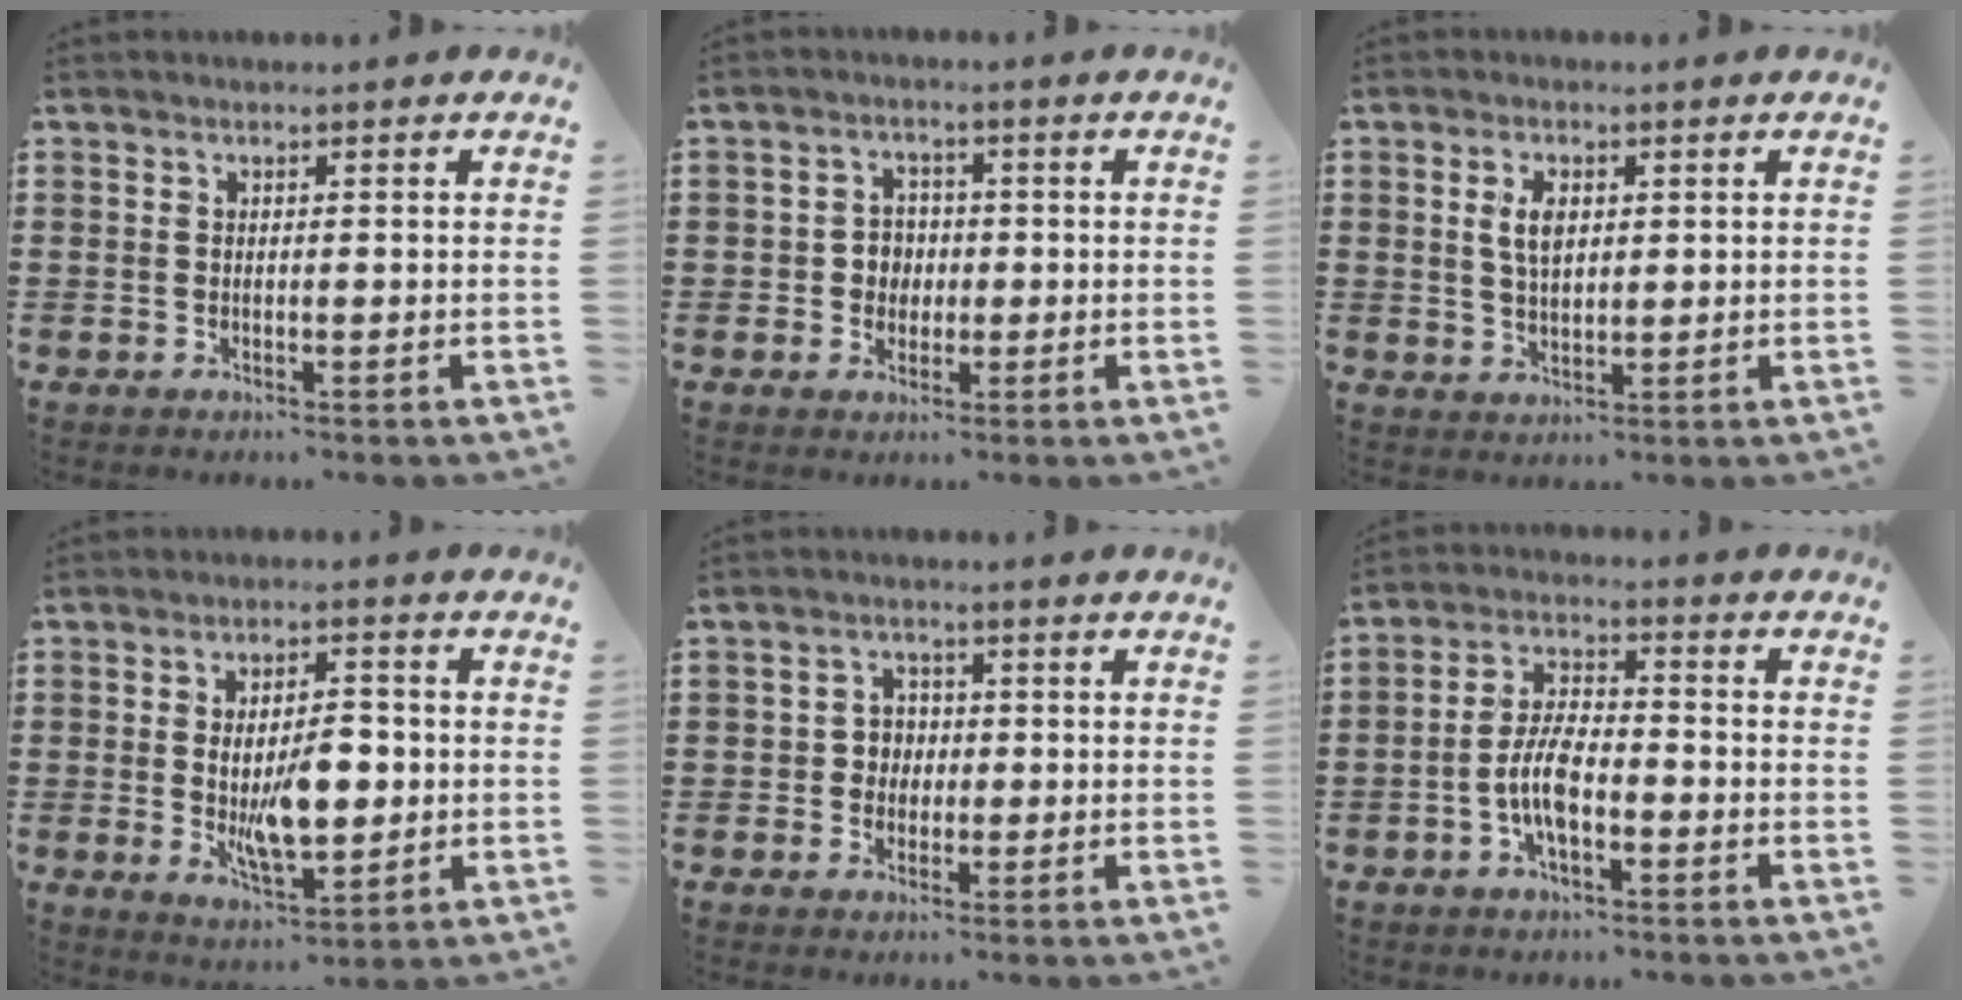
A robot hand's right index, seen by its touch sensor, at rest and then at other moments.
{"total": 3.2, "force": [-0.3, 3.0, 1.1], "torque": [-0.032, 0.009, -0.011]}
{"total": 4.1, "force": [1.0, 2.1, 3.3], "torque": [-0.070, 0.011, 0.016]}
{"total": 8.5, "force": [-0.4, 3.8, 7.6], "torque": [-0.124, -0.006, -0.012]}
{"total": 2.7, "force": [-0.3, 2.5, 1.0], "torque": [-0.029, 0.009, -0.009]}
{"total": 6.8, "force": [-2.2, 2.7, 5.8], "torque": [-0.133, -0.003, -0.048]}